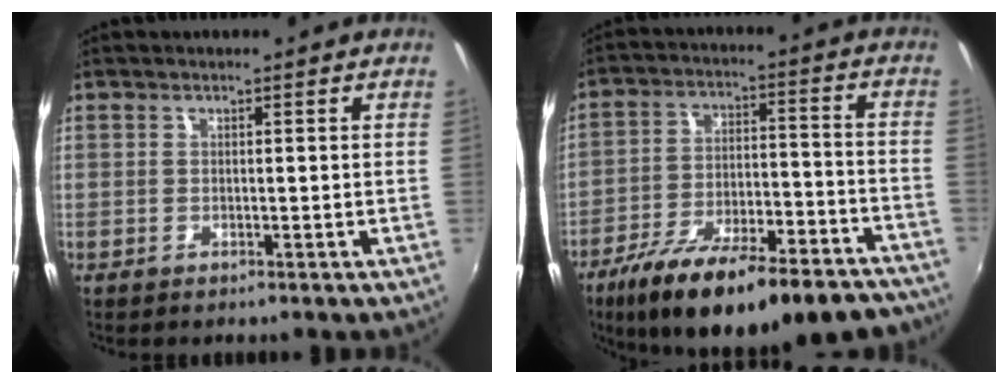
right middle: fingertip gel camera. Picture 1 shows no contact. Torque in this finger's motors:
{"motor_torque": [1.07, -1.07, 0.45, 0.21]}